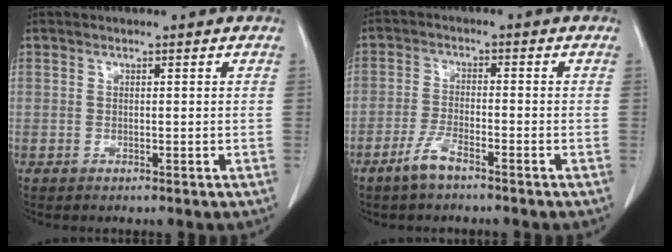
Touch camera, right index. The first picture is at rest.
{"total": 4.0, "force": [-3.0, 0.6, 2.6], "torque": [-0.057, -0.003, -0.058]}